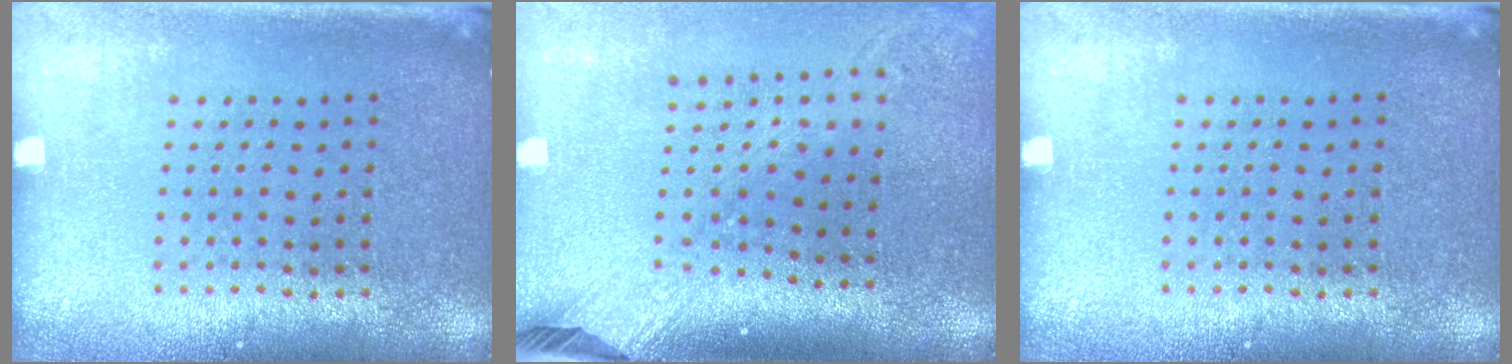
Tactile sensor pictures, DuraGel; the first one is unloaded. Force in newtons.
{"total": 2.4, "press": 1.8, "slide": 1.7}
{"total": 0.0}